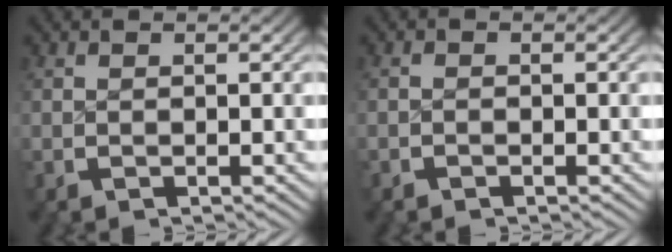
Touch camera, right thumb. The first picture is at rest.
{"total": 0.6, "force": [-0.6, 0.2, 0.0], "torque": [0.004, -0.001, -0.014]}